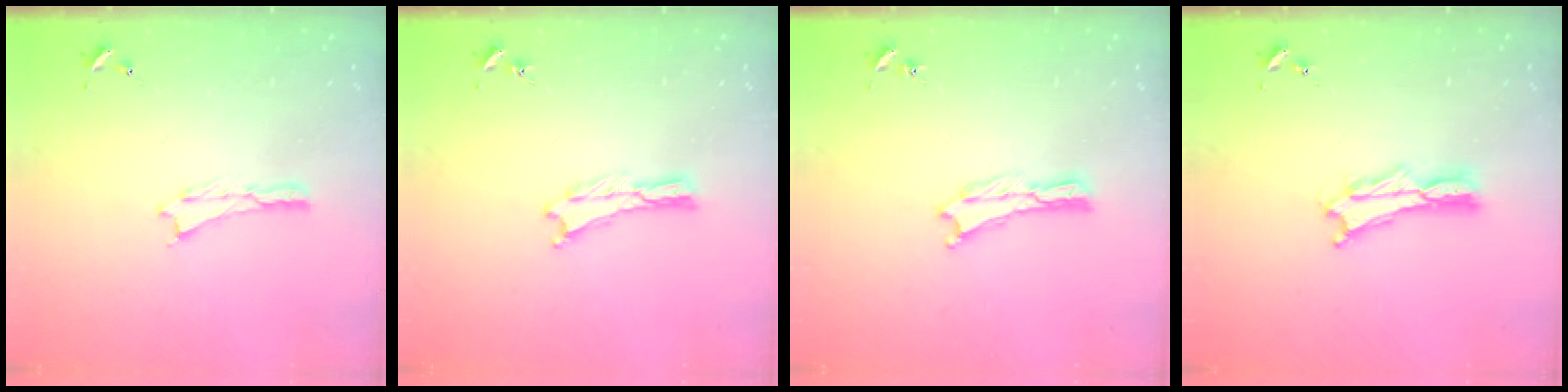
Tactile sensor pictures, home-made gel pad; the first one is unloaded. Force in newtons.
{"total": 0.0}
{"total": 0.0}
{"total": 2.0, "press": 2.0, "slide": 0.3}